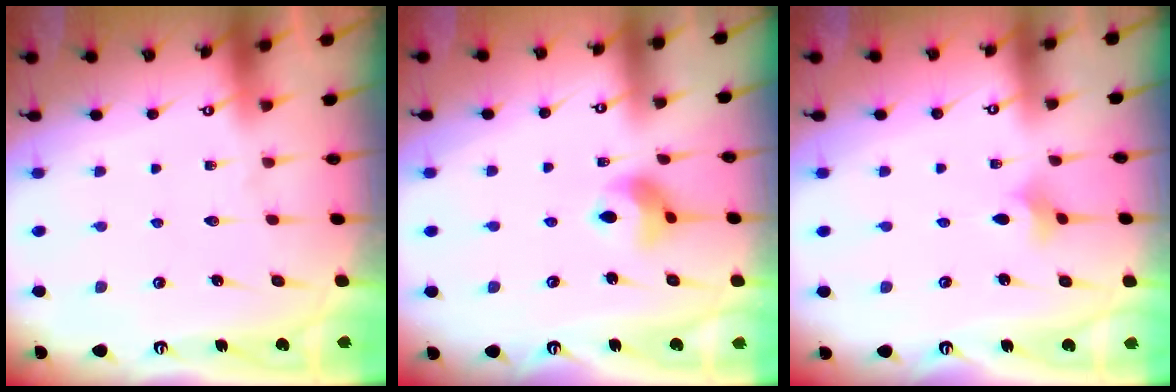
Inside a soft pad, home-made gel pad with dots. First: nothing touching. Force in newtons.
{"total": 7.8, "press": 7.7, "slide": 1.0}
{"total": 2.4, "press": 2.3, "slide": 0.4}